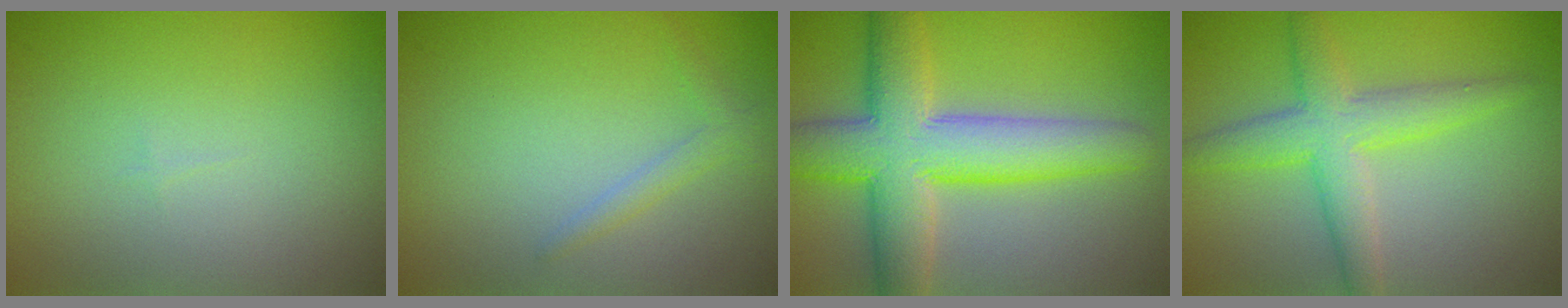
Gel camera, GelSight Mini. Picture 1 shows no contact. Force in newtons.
{"total": 1.3, "press": 1.3, "slide": 0.0}
{"total": 9.1, "press": 9.1, "slide": 0.3}
{"total": 4.7, "press": 4.7, "slide": 0.1}